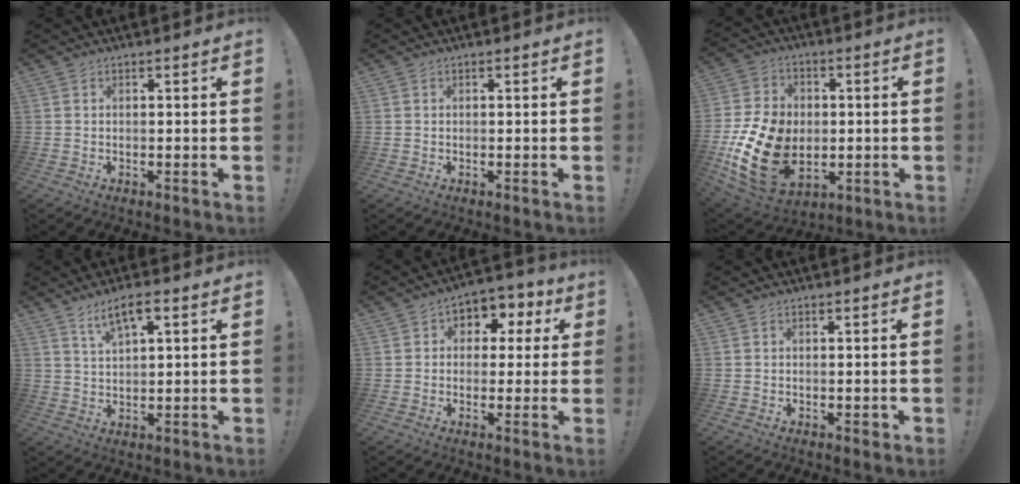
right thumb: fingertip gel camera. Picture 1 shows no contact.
{"total": 0.0}
{"total": 20.9, "force": [-4.6, 15.3, 13.5], "torque": [-0.260, 0.027, -0.064]}
{"total": 6.7, "force": [3.7, 2.3, 5.1], "torque": [-0.089, -0.010, 0.064]}
{"total": 6.2, "force": [0.3, 5.6, 2.5], "torque": [-0.018, 0.002, 0.006]}
{"total": 1.2, "force": [0.0, 0.9, 0.8], "torque": [-0.008, 0.002, 0.000]}